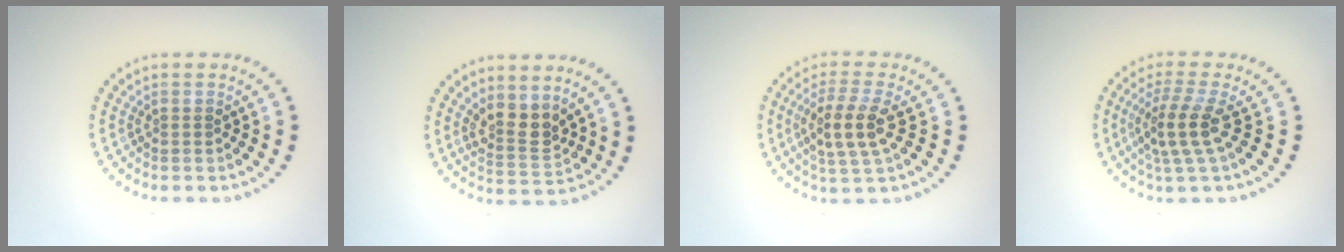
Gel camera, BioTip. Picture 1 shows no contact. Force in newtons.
{"total": 2.8, "press": 2.4, "slide": 1.5}
{"total": 3.9, "press": 3.6, "slide": 1.5}
{"total": 3.5, "press": 2.9, "slide": 2.1}